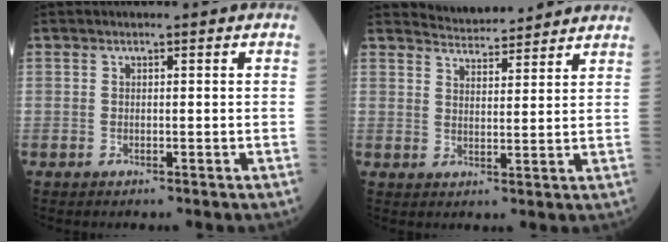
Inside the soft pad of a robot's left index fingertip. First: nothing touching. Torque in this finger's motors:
{"motor_torque": [-2.12, -0.02, -1.05, -0.21]}